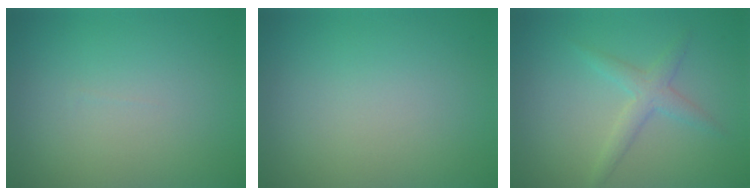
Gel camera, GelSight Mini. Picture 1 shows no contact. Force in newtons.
{"total": 0.0}
{"total": 2.2, "press": 2.2, "slide": 0.1}